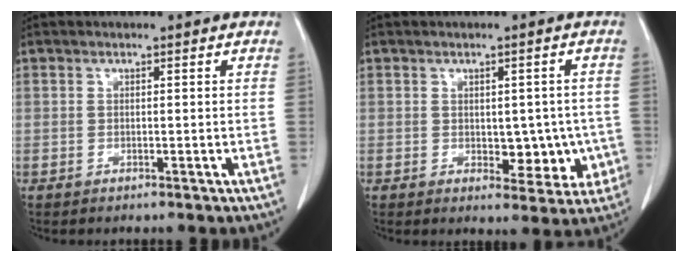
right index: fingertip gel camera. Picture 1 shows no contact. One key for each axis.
{"total": 6.5, "fx": -0.8, "fy": 3.9, "fz": 5.1, "tx": -0.043, "ty": 0.009, "tz": 0.000}